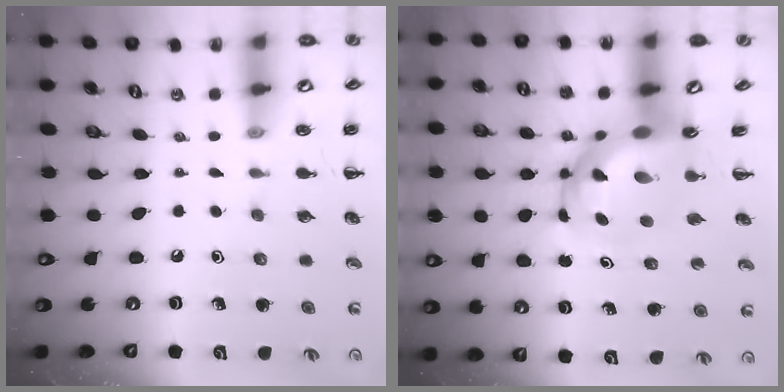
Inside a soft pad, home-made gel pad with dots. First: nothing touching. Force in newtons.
{"total": 7.0, "press": 6.7, "slide": 2.0}